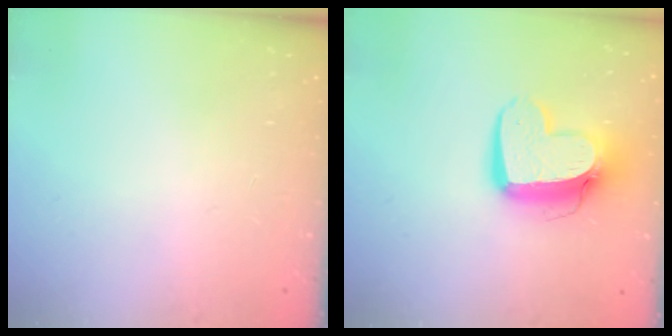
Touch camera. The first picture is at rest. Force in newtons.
{"total": 13.0, "press": 12.9, "slide": 1.4}